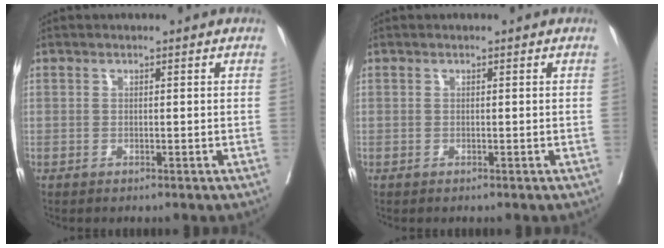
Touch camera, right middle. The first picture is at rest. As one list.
[{"total": 0.0}]